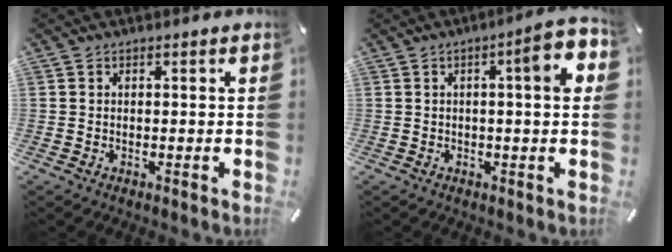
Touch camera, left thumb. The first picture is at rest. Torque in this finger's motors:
{"motor_torque": [0.29, 0.04, 1.06, -0.03, 0.07]}